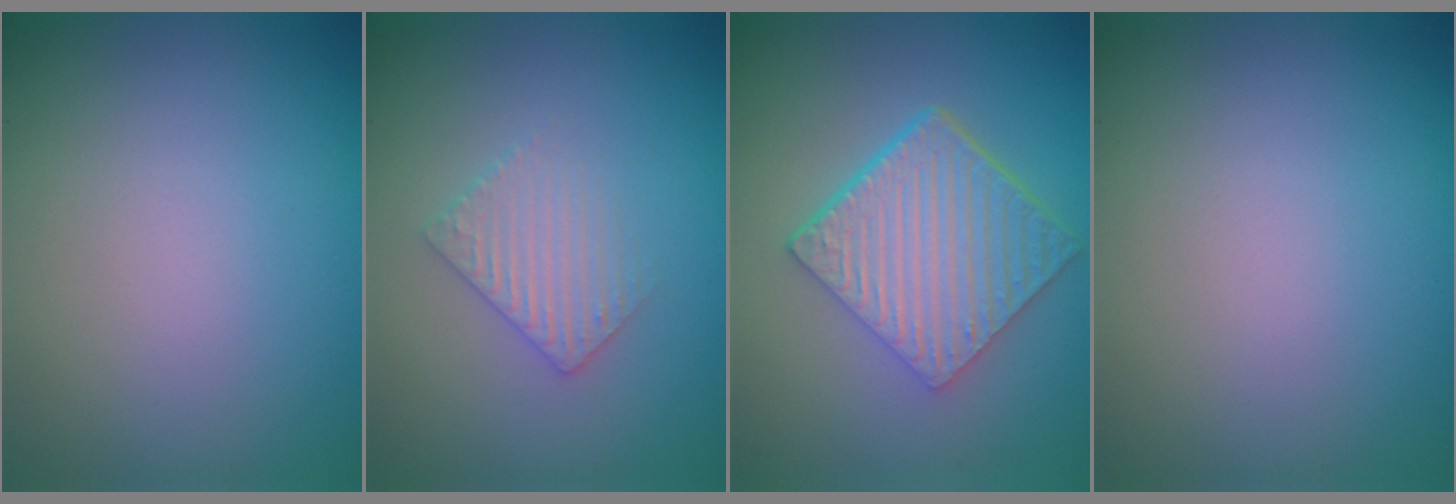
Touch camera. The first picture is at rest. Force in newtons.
{"total": 2.2, "press": 2.2, "slide": 0.5}
{"total": 6.9, "press": 4.6, "slide": 5.1}
{"total": 0.0}